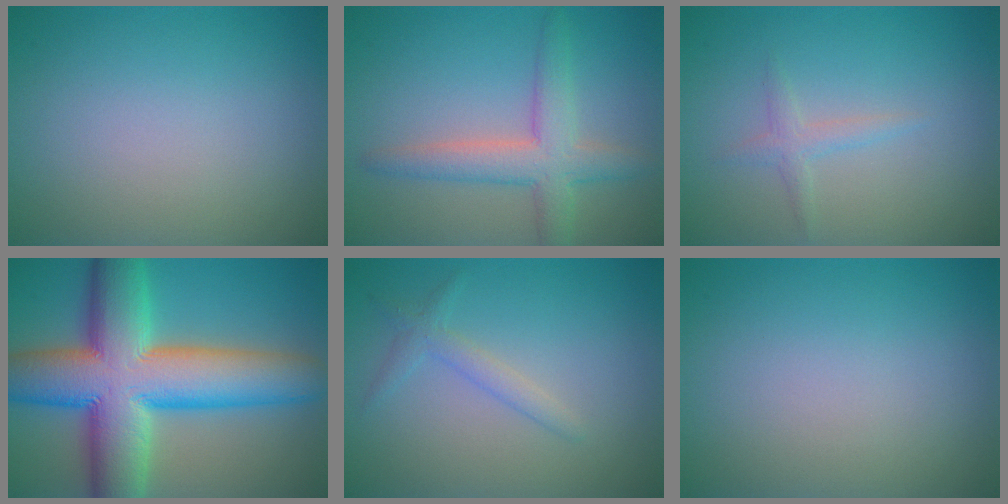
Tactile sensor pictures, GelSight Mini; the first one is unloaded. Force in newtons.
{"total": 4.5, "press": 4.5, "slide": 0.2}
{"total": 1.3, "press": 1.3, "slide": 0.1}
{"total": 15.2, "press": 15.2, "slide": 0.6}
{"total": 1.7, "press": 1.6, "slide": 0.2}
{"total": 0.0}